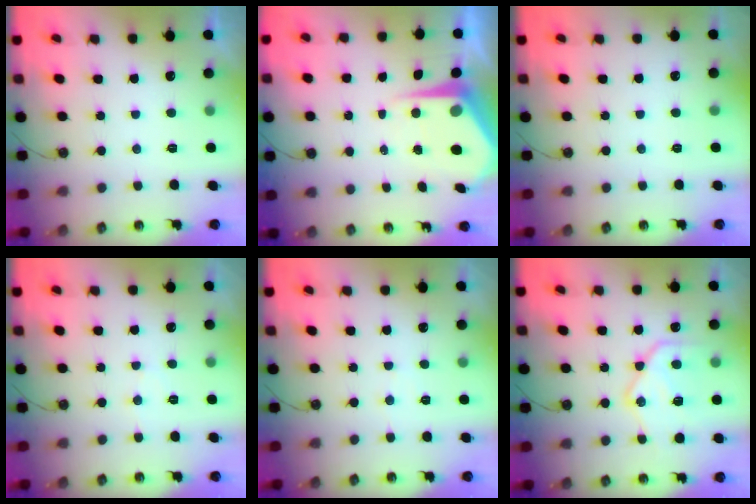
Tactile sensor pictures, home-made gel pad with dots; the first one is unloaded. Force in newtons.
{"total": 7.2, "press": 7.2, "slide": 0.6}
{"total": 2.2, "press": 2.1, "slide": 0.3}
{"total": 5.3, "press": 5.2, "slide": 0.8}
{"total": 3.1, "press": 3.1, "slide": 0.5}
{"total": 17.0, "press": 16.9, "slide": 1.2}